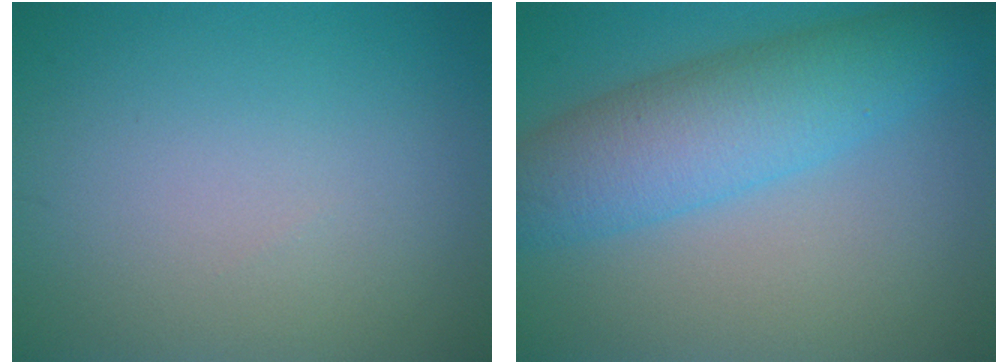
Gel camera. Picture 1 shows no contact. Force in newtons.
{"total": 7.1, "press": 7.1, "slide": 0.3}